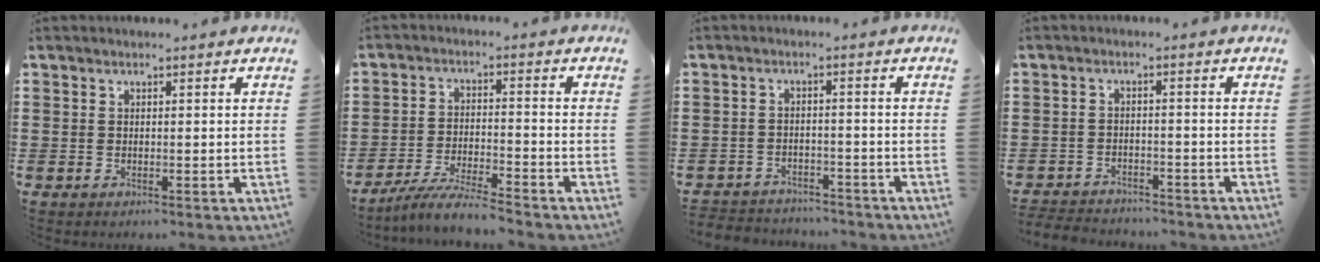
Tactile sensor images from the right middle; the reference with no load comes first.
{"total": 5.5, "force": [-5.1, -0.2, 1.9], "torque": [-0.045, -0.012, -0.099]}
{"total": 3.1, "force": [-3.0, 0.6, -0.3], "torque": [-0.004, -0.002, -0.066]}
{"total": 3.3, "force": [-3.3, 0.5, -0.2], "torque": [-0.004, -0.003, -0.070]}